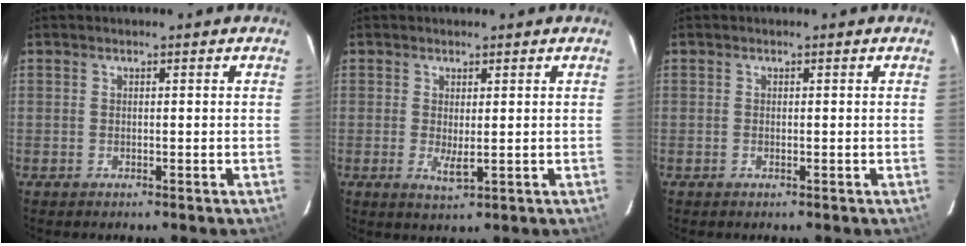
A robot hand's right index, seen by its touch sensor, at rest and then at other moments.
{"total": 2.8, "force": [-0.1, 0.8, 2.7], "torque": [-0.048, -0.011, 0.002]}
{"total": 0.0}